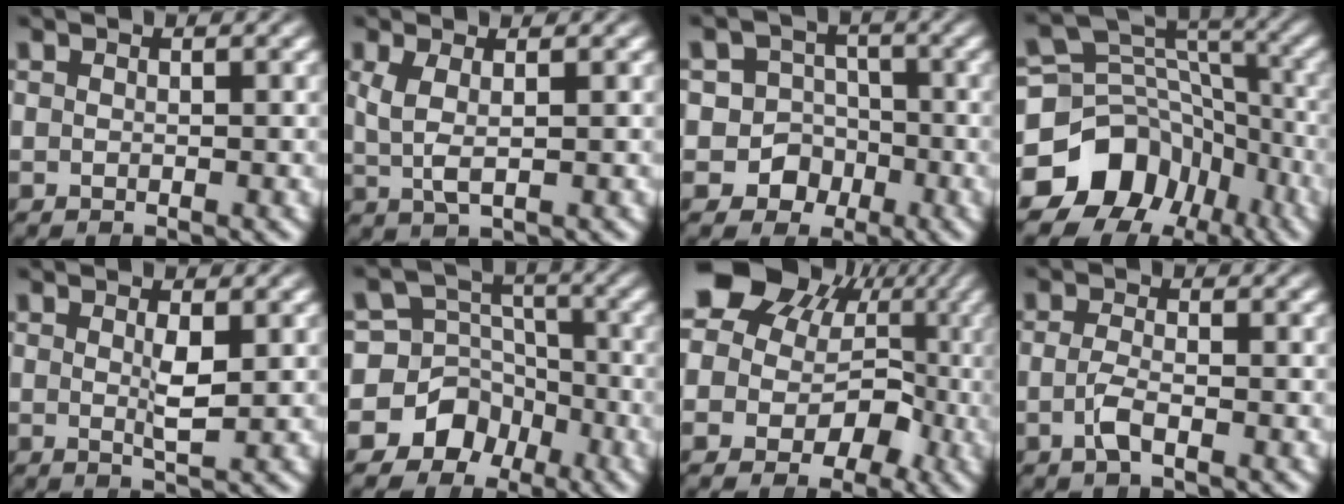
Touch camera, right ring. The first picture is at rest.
{"total": 2.5, "force": [0.4, 1.0, 2.3], "torque": [-0.060, -0.016, 0.020]}
{"total": 9.9, "force": [-2.6, 9.4, 2.0], "torque": [-0.083, -0.051, -0.042]}
{"total": 14.0, "force": [-4.1, 11.8, 6.5], "torque": [-0.114, -0.050, -0.058]}
{"total": 1.7, "force": [0.2, 0.0, 1.7], "torque": [-0.040, -0.015, 0.006]}
{"total": 11.2, "force": [-3.1, 10.1, 3.9], "torque": [-0.097, -0.052, -0.049]}
{"total": 14.1, "force": [3.1, 11.8, 7.1], "torque": [-0.184, -0.010, 0.040]}
{"total": 1.7, "force": [-1.0, 0.2, 1.4], "torque": [-0.038, -0.013, -0.015]}